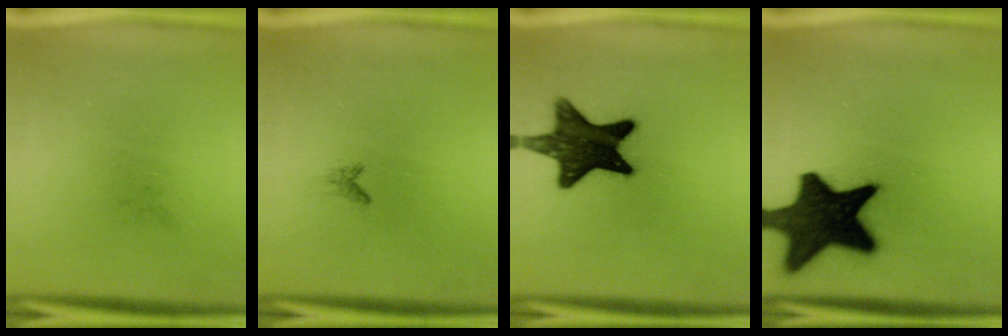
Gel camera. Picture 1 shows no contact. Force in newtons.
{"total": 0.6}
{"total": 14.0}
{"total": 18.5}